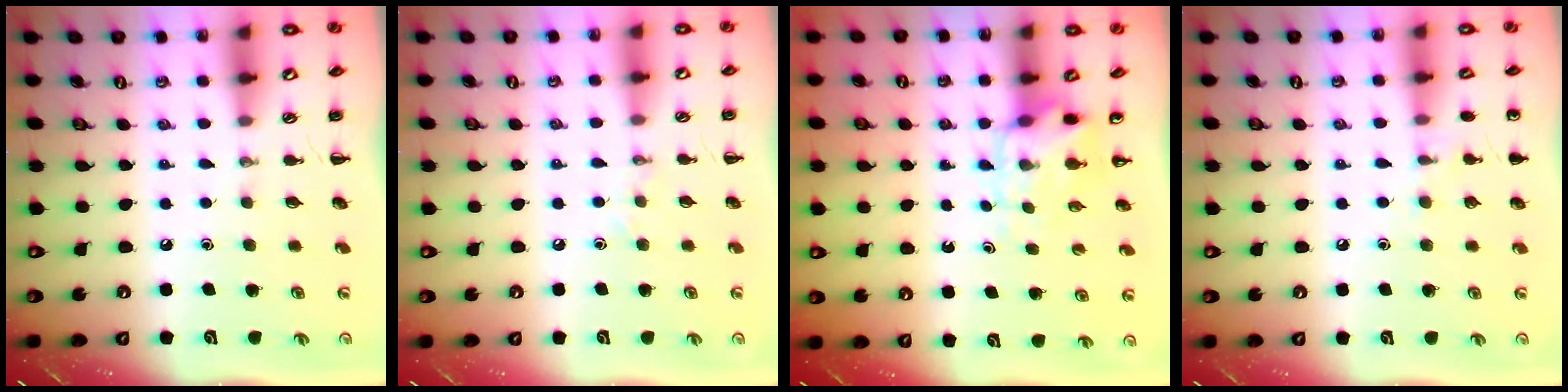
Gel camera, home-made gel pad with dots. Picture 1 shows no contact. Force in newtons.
{"total": 3.2, "press": 3.1, "slide": 0.9}
{"total": 5.2, "press": 5.2, "slide": 0.8}
{"total": 6.2, "press": 5.9, "slide": 1.9}